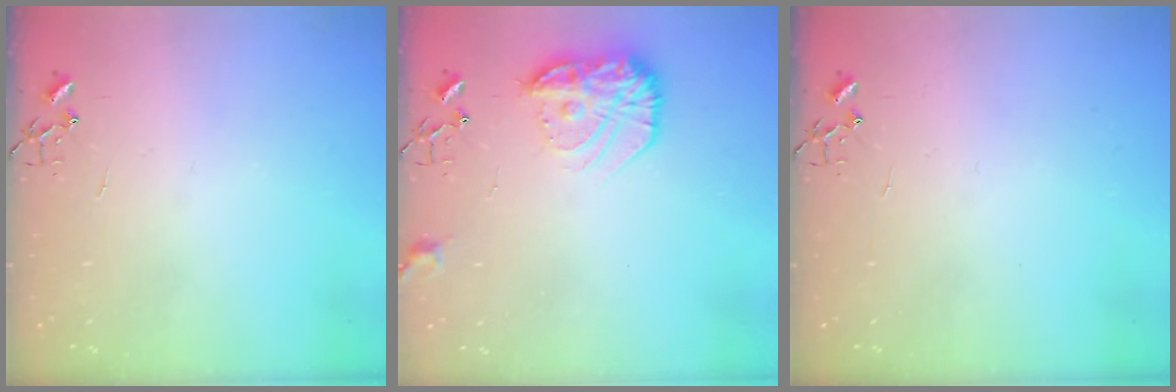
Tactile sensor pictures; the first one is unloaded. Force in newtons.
{"total": 15.1, "press": 15.0, "slide": 1.0}
{"total": 0.0}